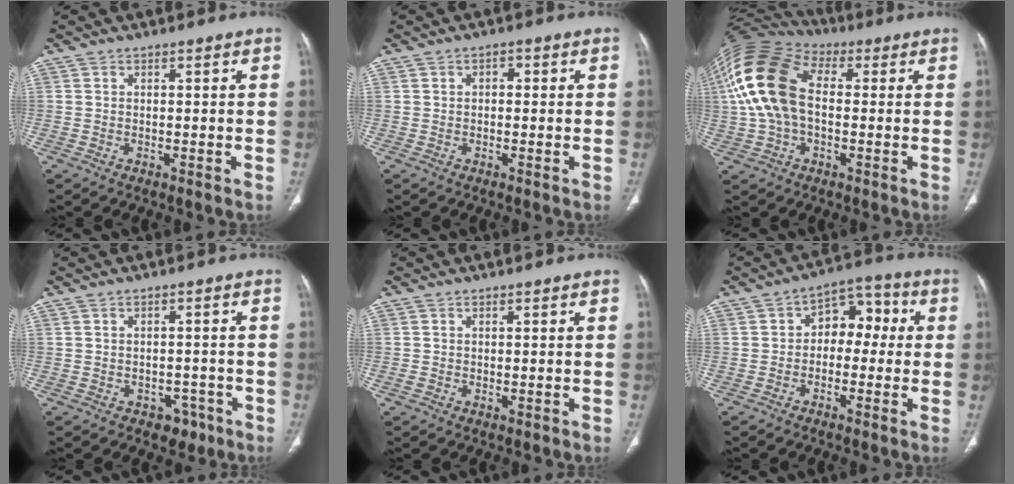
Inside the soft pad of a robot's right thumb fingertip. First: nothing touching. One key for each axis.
{"total": 1.4, "fx": 0.2, "fy": 0.9, "fz": 1.0, "tx": -0.009, "ty": 0.004, "tz": 0.000}
{"total": 17.8, "fx": 1.3, "fy": 11.0, "fz": 13.9, "tx": -0.300, "ty": 0.038, "tz": 0.018}
{"total": 3.4, "fx": -2.0, "fy": 2.5, "fz": 1.2, "tx": 0.004, "ty": 0.015, "tz": -0.021}
{"total": 0.7, "fx": -0.2, "fy": 0.4, "fz": 0.5, "tx": -0.011, "ty": 0.001, "tz": -0.002}
{"total": 8.4, "fx": -0.1, "fy": 5.9, "fz": 6.0, "tx": -0.044, "ty": 0.040, "tz": -0.017}